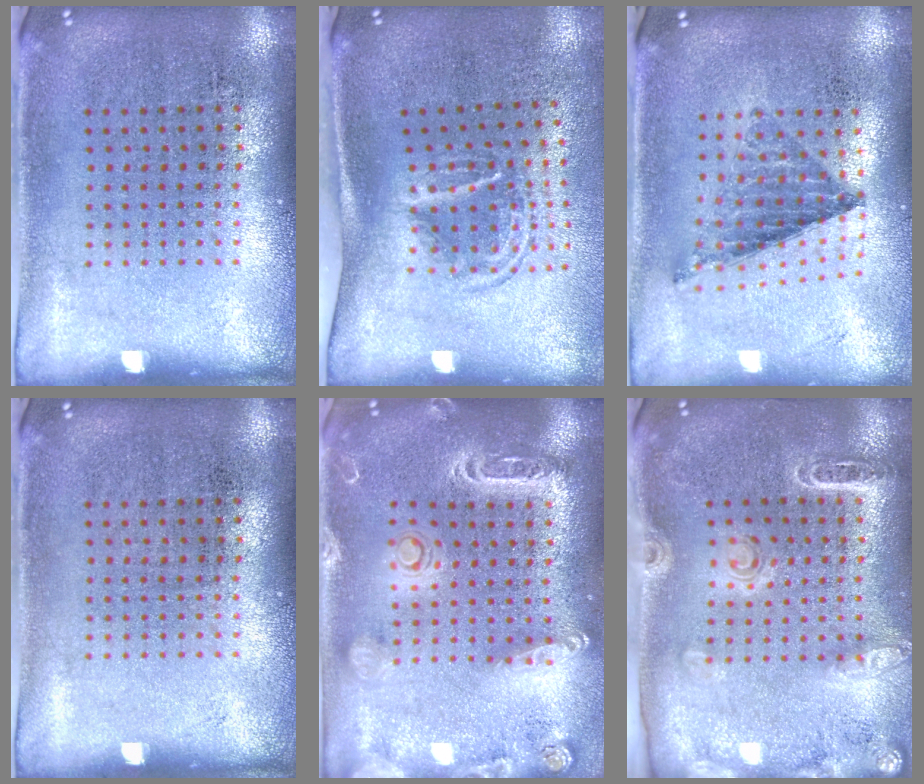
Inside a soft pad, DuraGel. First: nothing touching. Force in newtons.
{"total": 1.8, "press": 1.2, "slide": 1.3}
{"total": 0.7, "press": 0.7, "slide": 0.0}
{"total": 0.0}
{"total": 2.1, "press": 1.9, "slide": 0.9}
{"total": 1.7, "press": 1.7, "slide": 0.1}